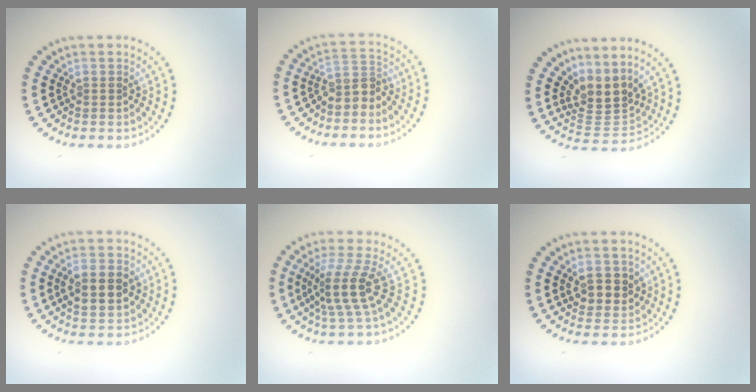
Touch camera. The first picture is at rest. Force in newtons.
{"total": 2.5, "press": 1.9, "slide": 1.6}
{"total": 3.6, "press": 2.6, "slide": 2.5}
{"total": 4.8, "press": 4.8, "slide": 0.4}
{"total": 4.0, "press": 2.8, "slide": 2.8}
{"total": 2.8, "press": 2.7, "slide": 0.8}